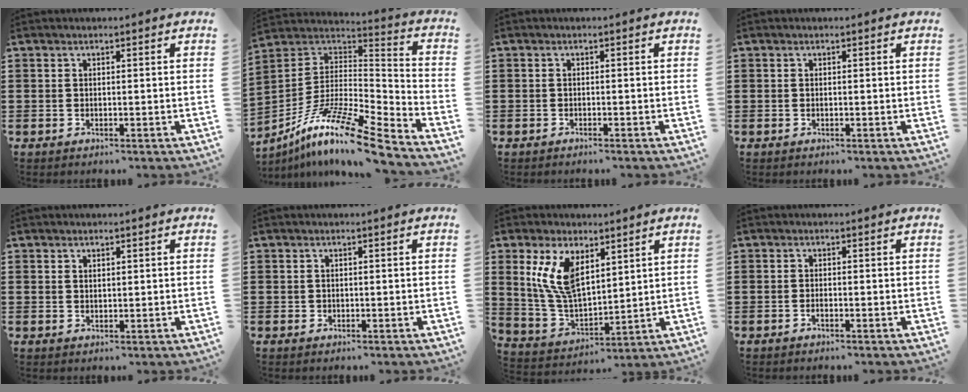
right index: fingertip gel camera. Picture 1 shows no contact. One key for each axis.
{"total": 13.6, "fx": -9.7, "fy": 1.5, "fz": 9.4, "tx": -0.184, "ty": 0.006, "tz": -0.186}
{"total": 0.6, "fx": -0.6, "fy": -0.1, "fz": 0.1, "tx": -0.005, "ty": -0.003, "tz": -0.012}
{"total": 0.0}
{"total": 0.9, "fx": 0.7, "fy": 0.5, "fz": 0.3, "tx": -0.006, "ty": 0.002, "tz": 0.014}
{"total": 0.5, "fx": 0.1, "fy": 0.5, "fz": 0.0, "tx": 0.000, "ty": 0.005, "tz": 0.002}
{"total": 10.1, "fx": 4.6, "fy": 5.0, "fz": 7.5, "tx": -0.171, "ty": -0.004, "tz": 0.085}
{"total": 0.6, "fx": -0.4, "fy": 0.1, "fz": 0.4, "tx": -0.009, "ty": -0.002, "tz": -0.008}